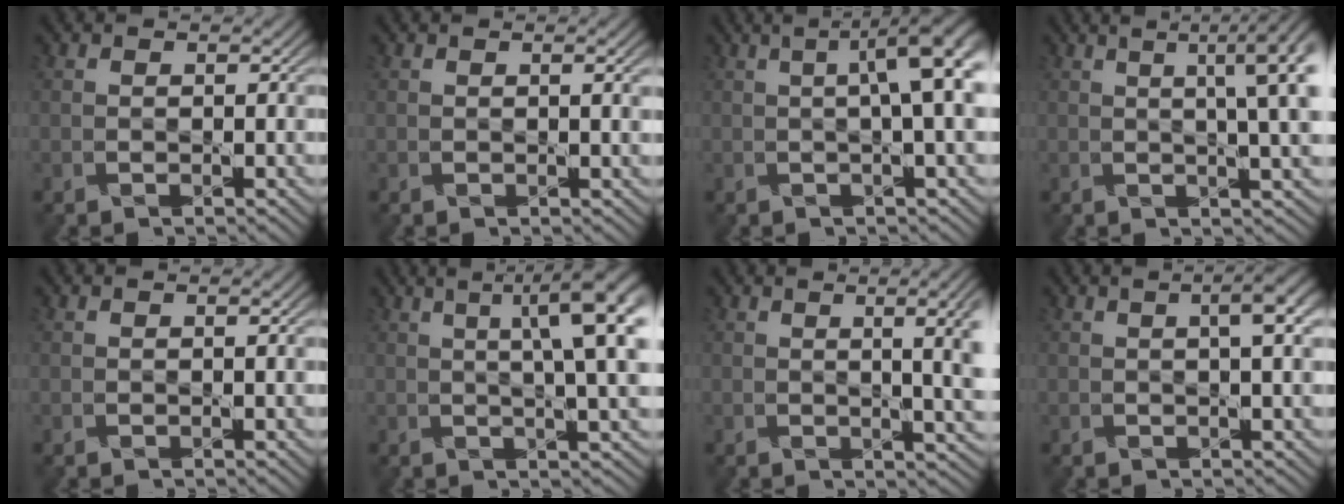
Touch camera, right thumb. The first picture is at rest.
{"total": 1.1, "force": [0.5, -0.1, 0.9], "torque": [-0.017, 0.003, 0.007]}
{"total": 6.8, "force": [1.3, 1.4, 6.5], "torque": [-0.074, 0.024, 0.018]}
{"total": 7.9, "force": [2.2, 1.9, 7.4], "torque": [-0.072, 0.031, 0.020]}
{"total": 0.0}
{"total": 9.9, "force": [2.6, 2.1, 9.3], "torque": [-0.103, 0.024, 0.032]}
{"total": 6.9, "force": [1.1, 2.1, 6.5], "torque": [-0.058, 0.016, 0.014]}
{"total": 2.8, "force": [0.9, 0.1, 2.6], "torque": [-0.040, 0.012, 0.014]}